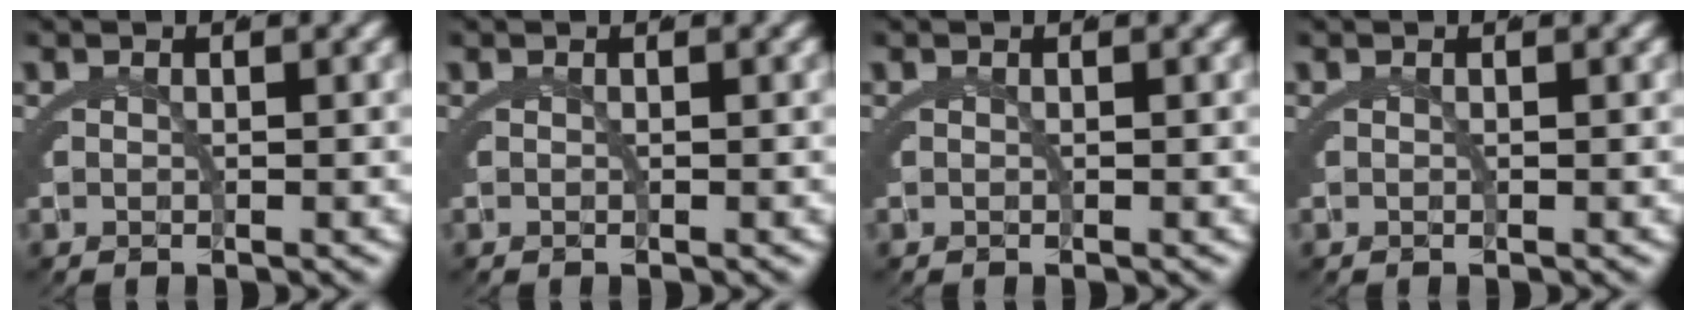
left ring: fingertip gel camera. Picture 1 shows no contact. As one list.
[{"total": 0.0}, {"total": 0.0}, {"total": 0.0}]